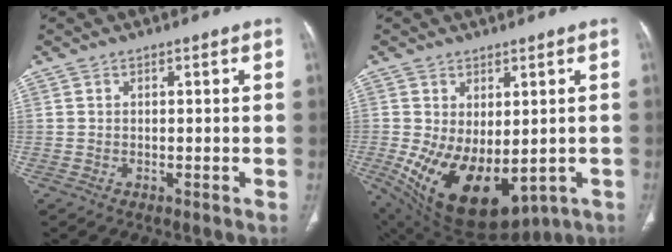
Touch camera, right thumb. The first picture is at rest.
{"total": 17.3, "force": [-3.7, 10.0, 13.7], "torque": [-0.226, -0.016, -0.021]}